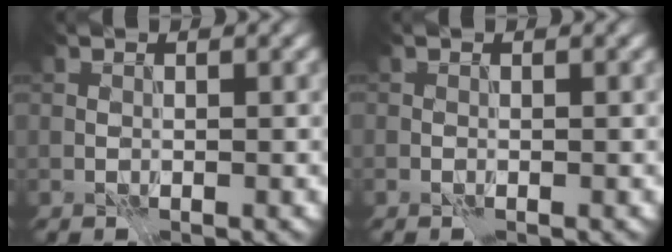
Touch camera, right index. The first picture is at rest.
{"total": 0.0}